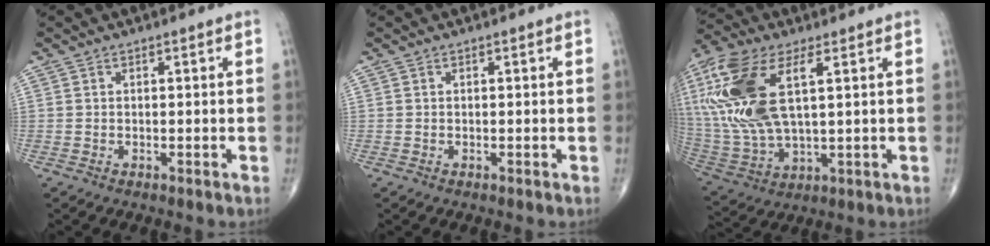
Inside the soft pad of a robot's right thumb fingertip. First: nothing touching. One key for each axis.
{"total": 0.0}
{"total": 21.3, "fx": 5.4, "fy": 9.6, "fz": 18.2, "tx": -0.420, "ty": -0.009, "tz": 0.104}